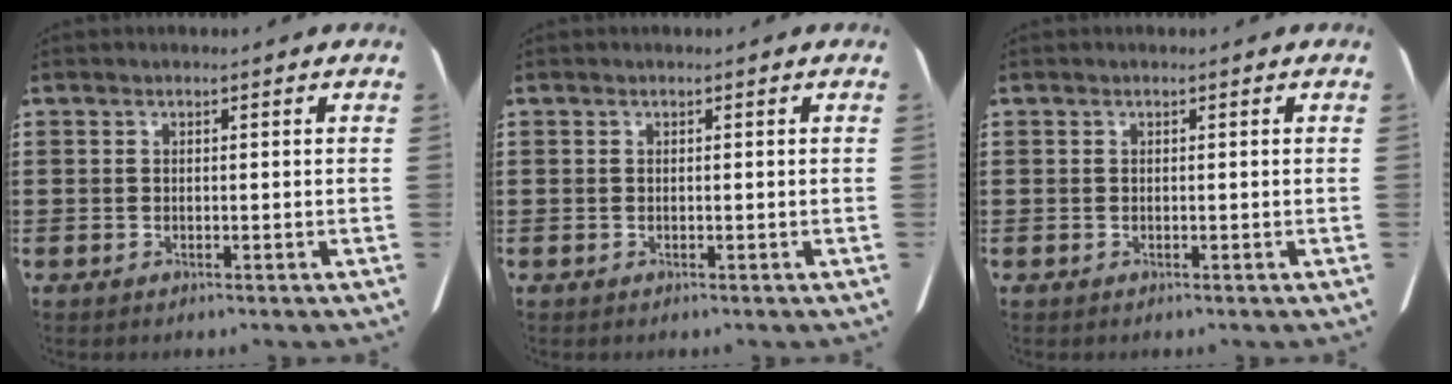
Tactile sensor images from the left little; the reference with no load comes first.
{"total": 0.0}
{"total": 0.0}